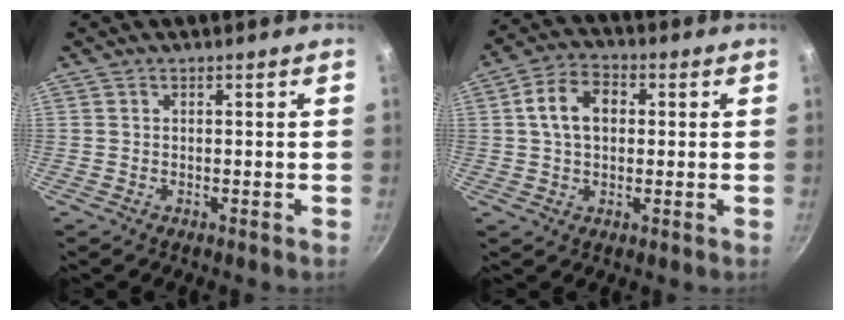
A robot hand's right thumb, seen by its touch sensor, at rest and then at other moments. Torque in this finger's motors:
{"motor_torque": [-0.38, 0.72, 0.88, 0.19, 0.14]}